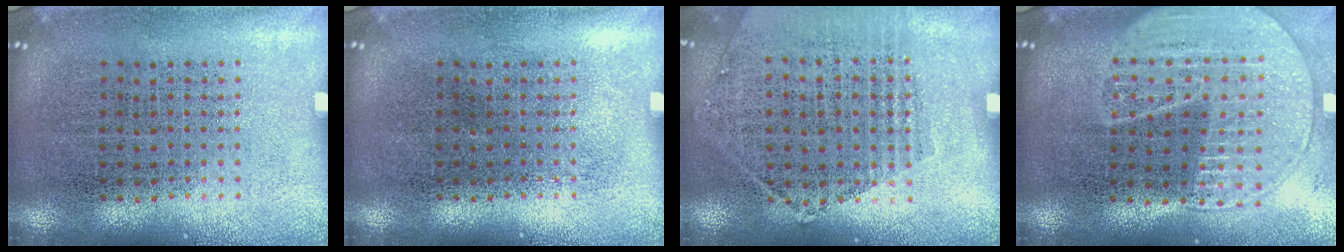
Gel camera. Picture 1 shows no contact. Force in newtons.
{"total": 0.0}
{"total": 1.2, "press": 1.0, "slide": 0.5}
{"total": 2.0, "press": 1.8, "slide": 1.0}